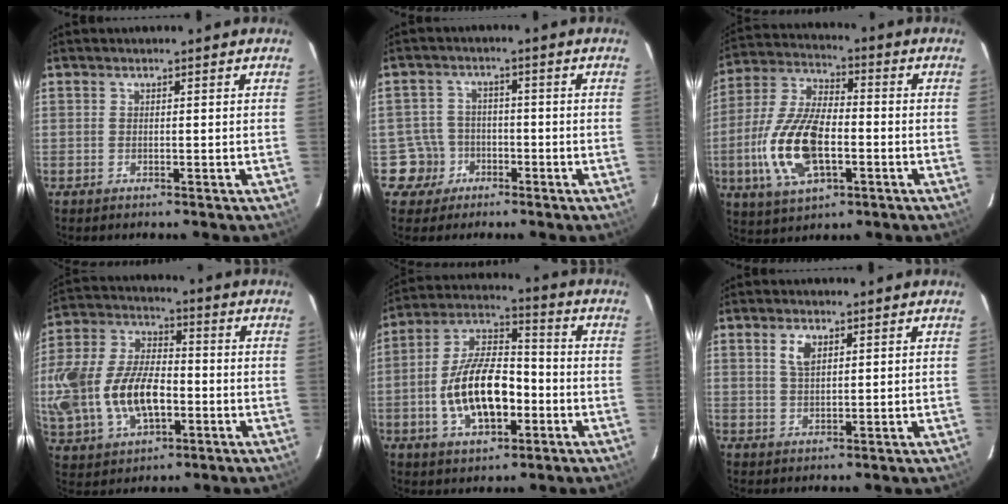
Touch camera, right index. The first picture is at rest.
{"total": 5.0, "force": [-1.9, 4.6, -0.2], "torque": [-0.003, 0.020, -0.031]}
{"total": 16.6, "force": [-4.1, 7.8, 14.1], "torque": [-0.307, -0.003, -0.074]}
{"total": 23.2, "force": [-4.2, 13.9, 18.2], "torque": [-0.423, -0.005, -0.060]}
{"total": 15.8, "force": [-3.9, 7.7, 13.2], "torque": [-0.261, 0.015, -0.062]}
{"total": 3.6, "force": [1.6, 1.9, 2.6], "torque": [-0.049, 0.005, 0.032]}